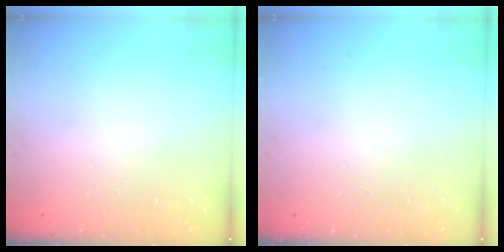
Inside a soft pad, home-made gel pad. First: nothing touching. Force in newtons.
{"total": 0.0}